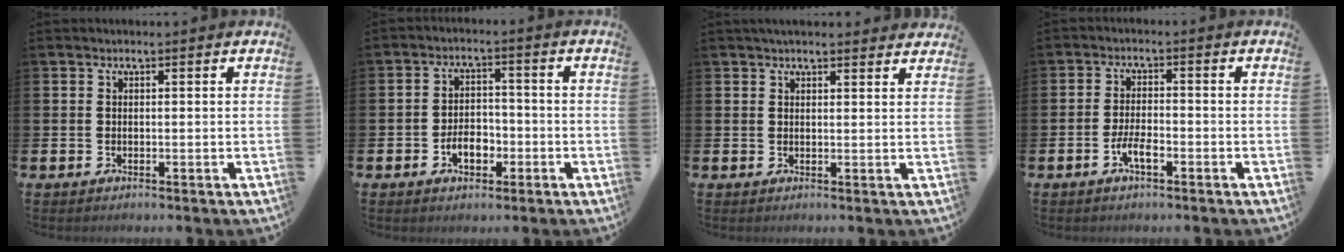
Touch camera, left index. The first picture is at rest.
{"total": 4.0, "force": [-1.7, 2.5, 2.7], "torque": [-0.036, 0.001, -0.035]}
{"total": 2.5, "force": [2.4, 0.5, 0.6], "torque": [-0.002, -0.009, 0.040]}
{"total": 3.1, "force": [-1.4, 1.1, 2.6], "torque": [-0.055, 0.003, -0.027]}